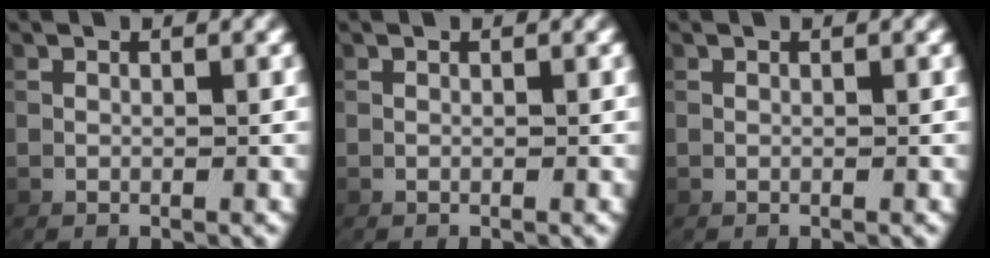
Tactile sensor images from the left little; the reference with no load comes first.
{"total": 0.0}
{"total": 0.0}